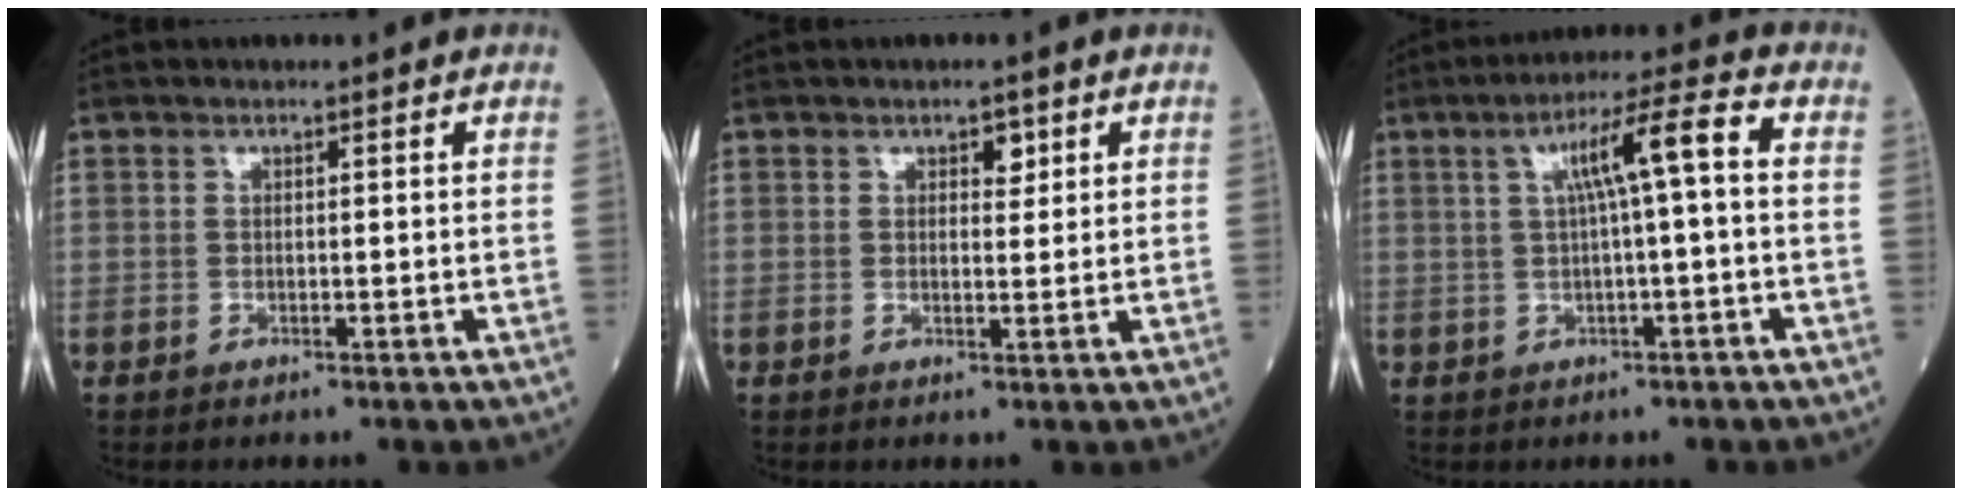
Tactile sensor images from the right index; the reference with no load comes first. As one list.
[{"total": 1.9, "force": [1.0, 1.0, 1.2], "torque": [-0.013, 0.001, 0.014]}, {"total": 7.9, "force": [1.2, 0.1, 7.8], "torque": [-0.130, 0.023, 0.019]}]